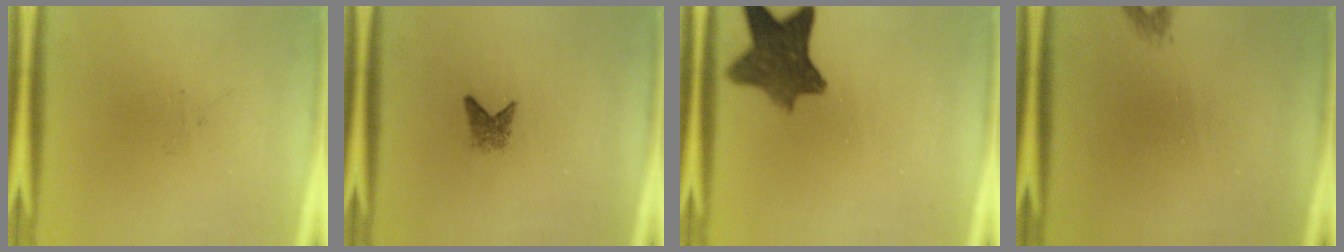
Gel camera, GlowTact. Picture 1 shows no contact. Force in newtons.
{"total": 1.6}
{"total": 9.4}
{"total": 0.9}